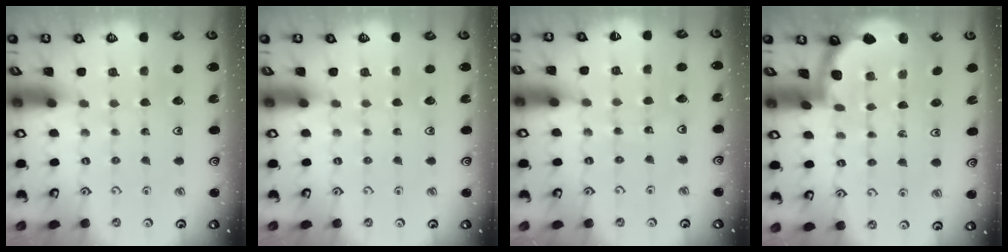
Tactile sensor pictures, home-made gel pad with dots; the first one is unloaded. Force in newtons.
{"total": 0.0}
{"total": 4.2, "press": 4.1, "slide": 0.5}
{"total": 1.6, "press": 1.6, "slide": 0.0}